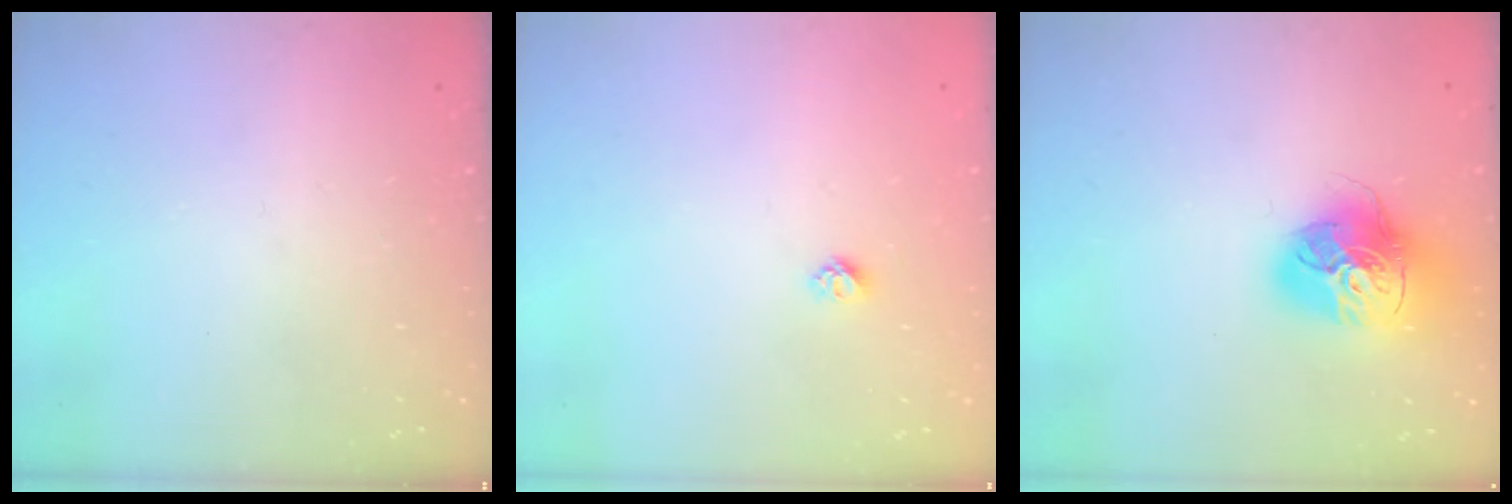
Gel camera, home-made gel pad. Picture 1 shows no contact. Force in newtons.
{"total": 4.1, "press": 4.1, "slide": 0.5}
{"total": 17.5, "press": 17.3, "slide": 2.0}